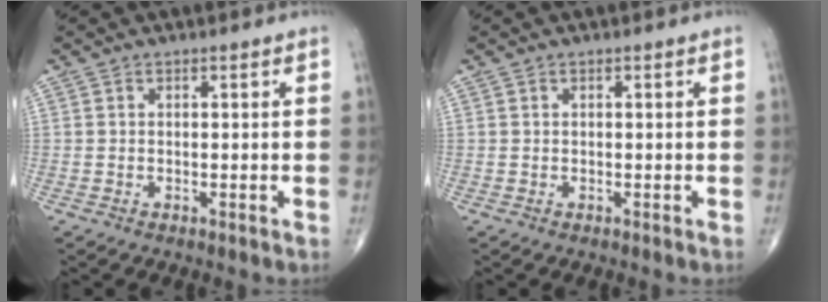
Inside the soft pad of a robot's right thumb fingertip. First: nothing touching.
{"total": 0.0}